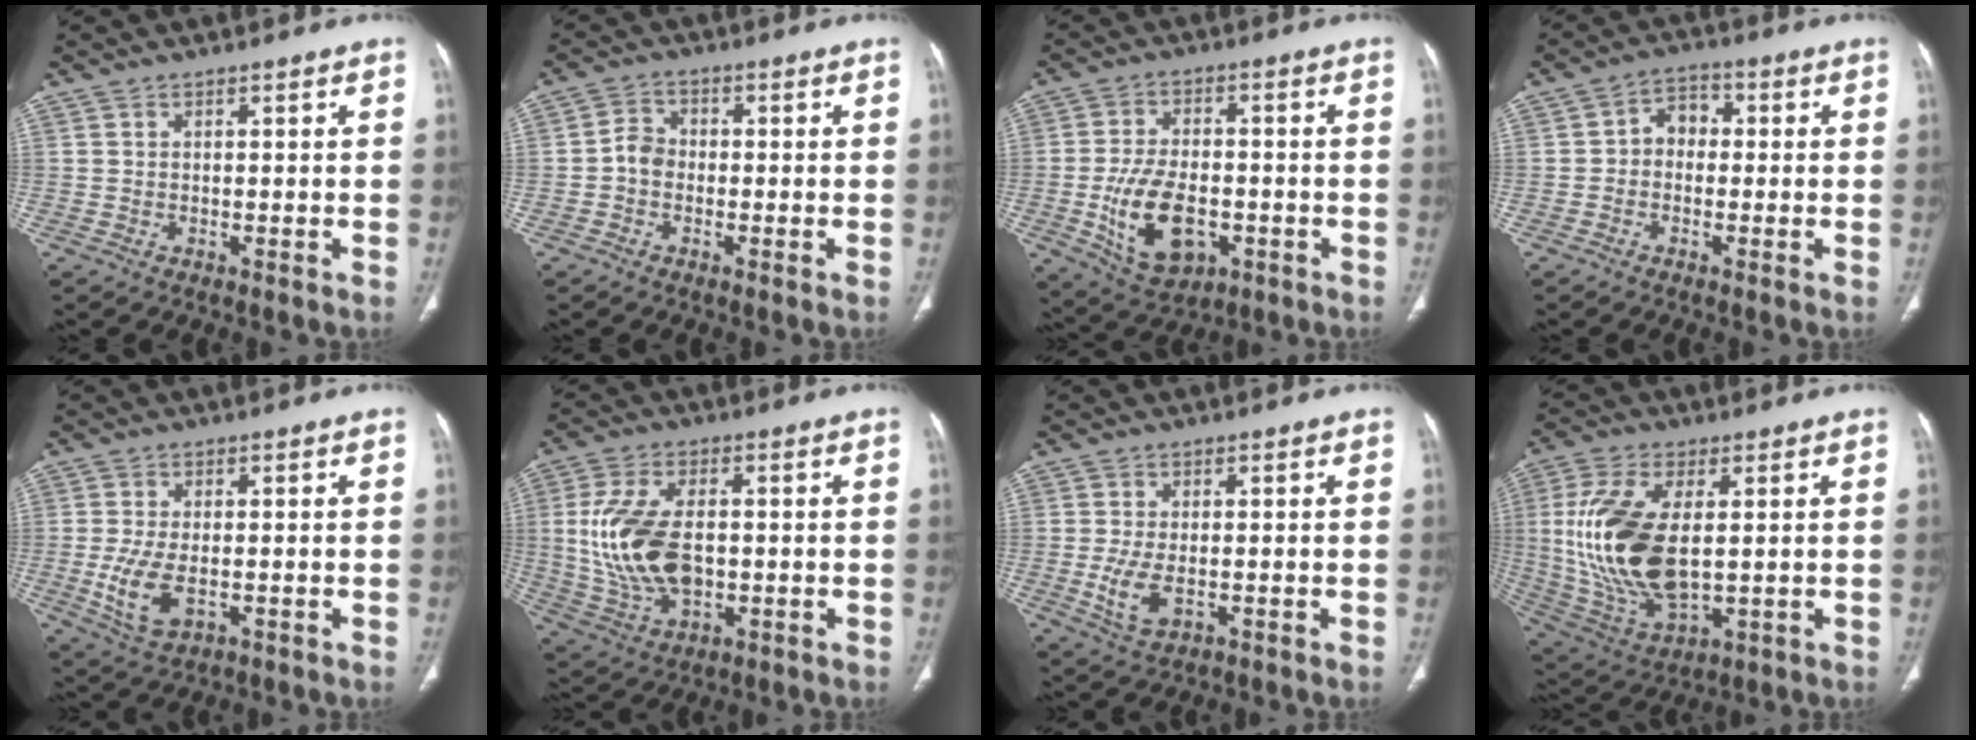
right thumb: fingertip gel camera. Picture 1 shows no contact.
{"total": 3.5, "force": [-0.9, 2.8, 1.8], "torque": [-0.023, 0.013, -0.026]}
{"total": 12.8, "force": [-3.4, 7.7, 9.7], "torque": [-0.164, 0.008, -0.044]}
{"total": 4.7, "force": [-0.3, 3.7, 2.8], "torque": [-0.024, 0.020, -0.019]}
{"total": 7.5, "force": [-1.5, 4.0, 6.2], "torque": [-0.131, -0.010, -0.021]}
{"total": 15.1, "force": [0.0, 8.8, 12.3], "torque": [-0.245, -0.004, 0.011]}
{"total": 5.6, "force": [-1.1, 2.9, 4.6], "torque": [-0.101, -0.010, -0.015]}
{"total": 19.6, "force": [1.4, 10.0, 16.8], "torque": [-0.352, -0.018, 0.039]}